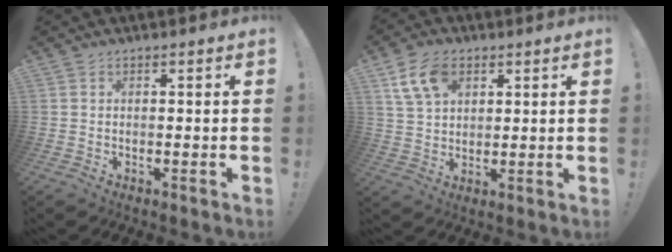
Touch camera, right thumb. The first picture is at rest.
{"total": 9.6, "force": [4.5, 5.8, 6.3], "torque": [-0.112, -0.007, 0.085]}